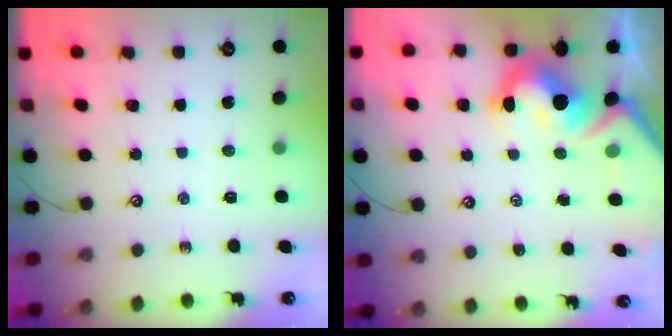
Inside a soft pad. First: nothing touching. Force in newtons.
{"total": 11.3, "press": 11.1, "slide": 2.2}